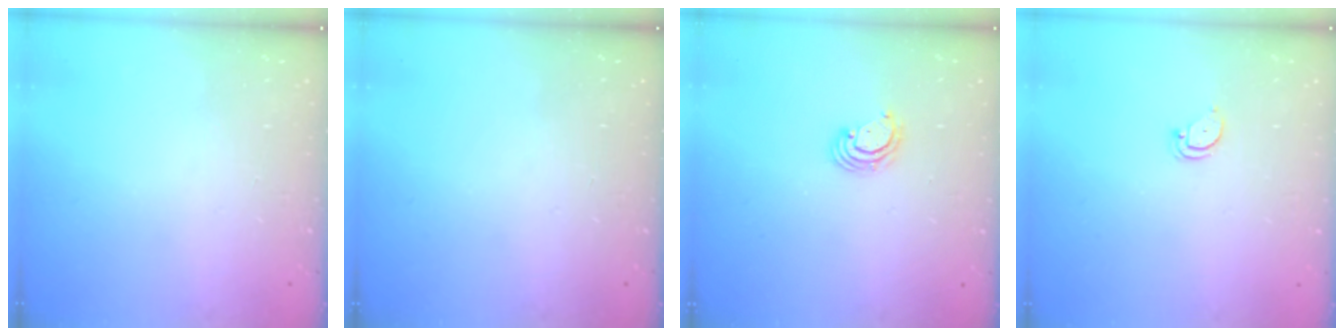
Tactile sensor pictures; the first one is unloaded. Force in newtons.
{"total": 0.0}
{"total": 2.6, "press": 2.6, "slide": 0.2}
{"total": 2.6, "press": 2.6, "slide": 0.0}